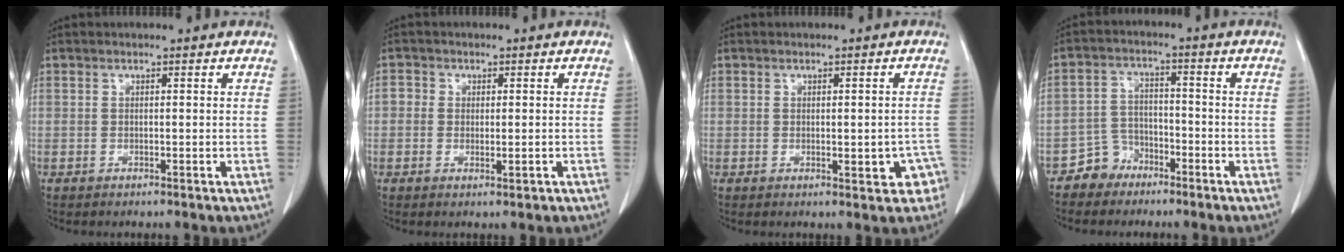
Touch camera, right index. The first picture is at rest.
{"total": 2.9, "force": [-0.5, 2.1, 2.0], "torque": [-0.027, 0.002, -0.007]}
{"total": 4.5, "force": [-1.5, 1.8, 3.8], "torque": [-0.036, 0.007, -0.012]}
{"total": 4.9, "force": [-3.5, 3.4, 0.1], "torque": [0.006, 0.013, -0.066]}